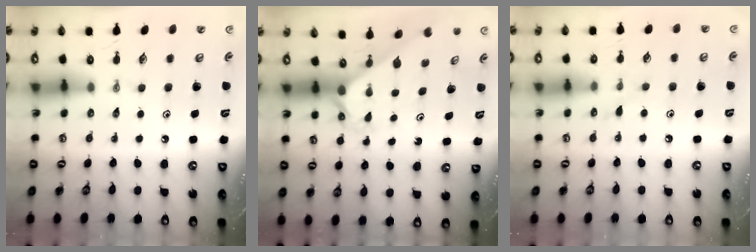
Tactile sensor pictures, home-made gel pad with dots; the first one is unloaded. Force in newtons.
{"total": 1.8, "press": 1.8, "slide": 0.2}
{"total": 5.0, "press": 5.0, "slide": 0.3}